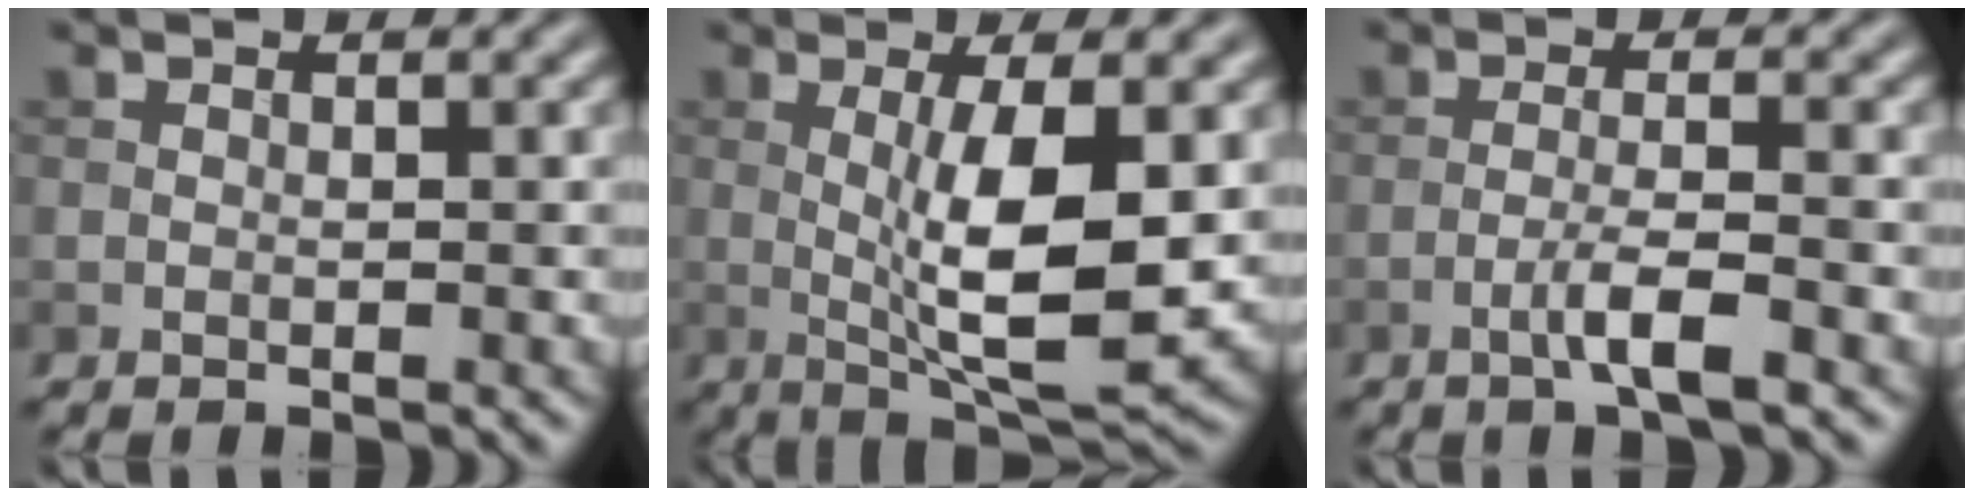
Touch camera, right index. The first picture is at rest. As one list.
[{"total": 8.3, "force": [0.2, 1.9, 8.0], "torque": [-0.130, -0.010, 0.011]}, {"total": 3.1, "force": [-1.5, 0.3, 2.7], "torque": [-0.048, 0.008, -0.034]}]